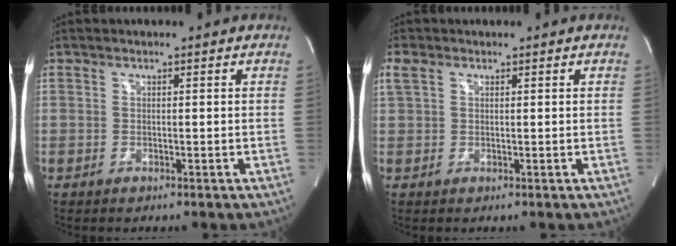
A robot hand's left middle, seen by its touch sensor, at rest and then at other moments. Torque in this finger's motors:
{"motor_torque": [2.08, -0.06, 1.05, 0.21]}